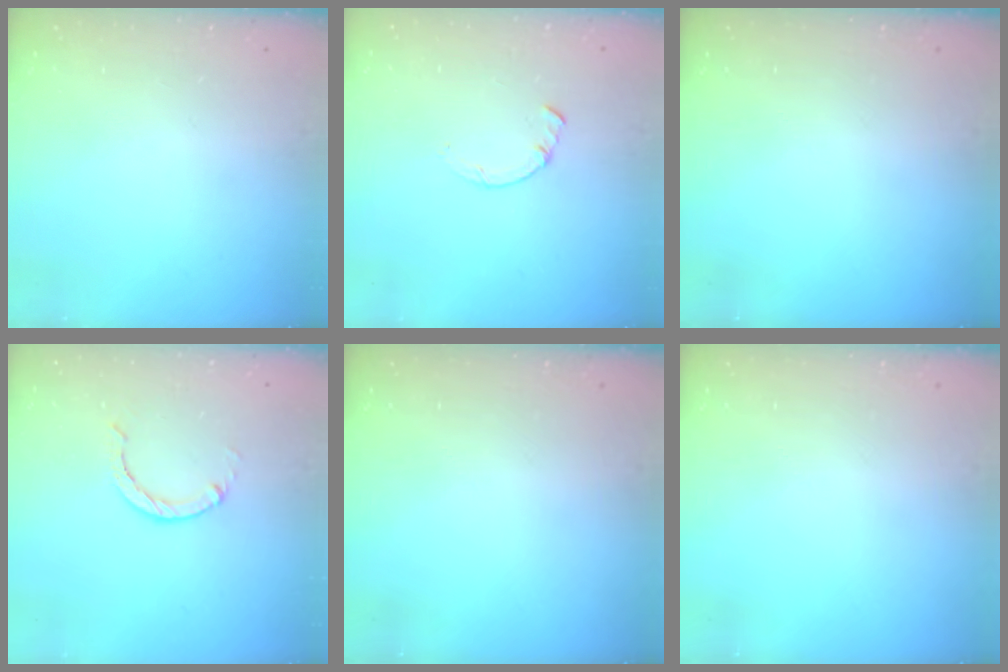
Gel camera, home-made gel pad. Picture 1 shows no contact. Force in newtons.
{"total": 0.7, "press": 0.6, "slide": 0.2}
{"total": 0.0}
{"total": 0.0}
{"total": 0.0}
{"total": 0.0}